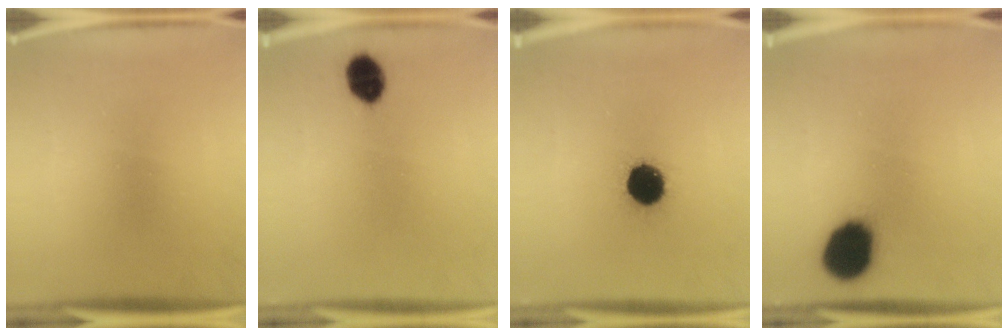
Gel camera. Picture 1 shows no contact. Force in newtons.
{"total": 6.3}
{"total": 13.1}
{"total": 14.1}